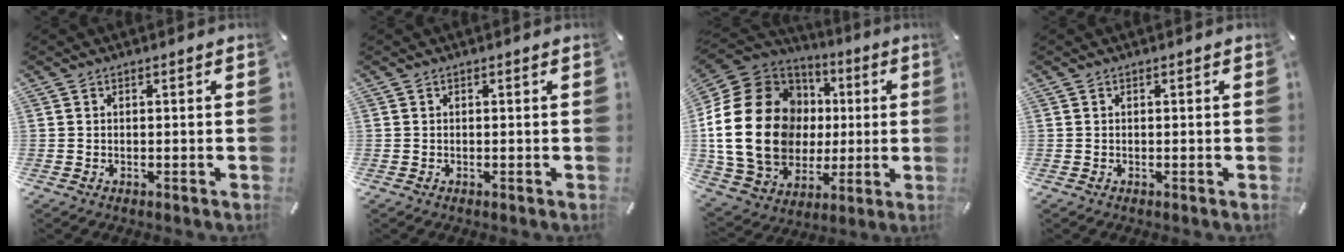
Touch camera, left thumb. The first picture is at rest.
{"total": 0.0}
{"total": 27.0, "force": [1.4, 21.1, 16.7], "torque": [-0.363, -0.001, 0.048]}
{"total": 0.0}